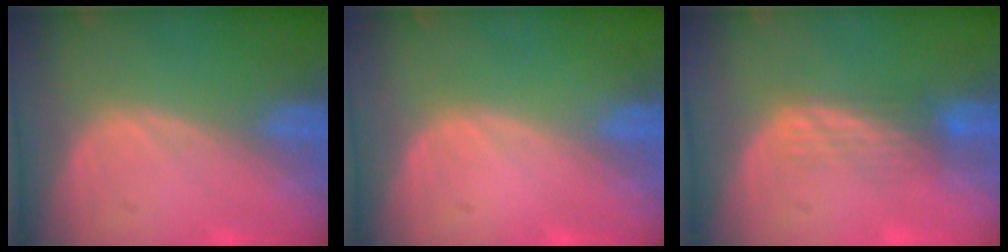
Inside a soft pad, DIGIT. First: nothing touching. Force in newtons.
{"total": 0.0}
{"total": 3.4, "press": 3.0, "slide": 1.7}